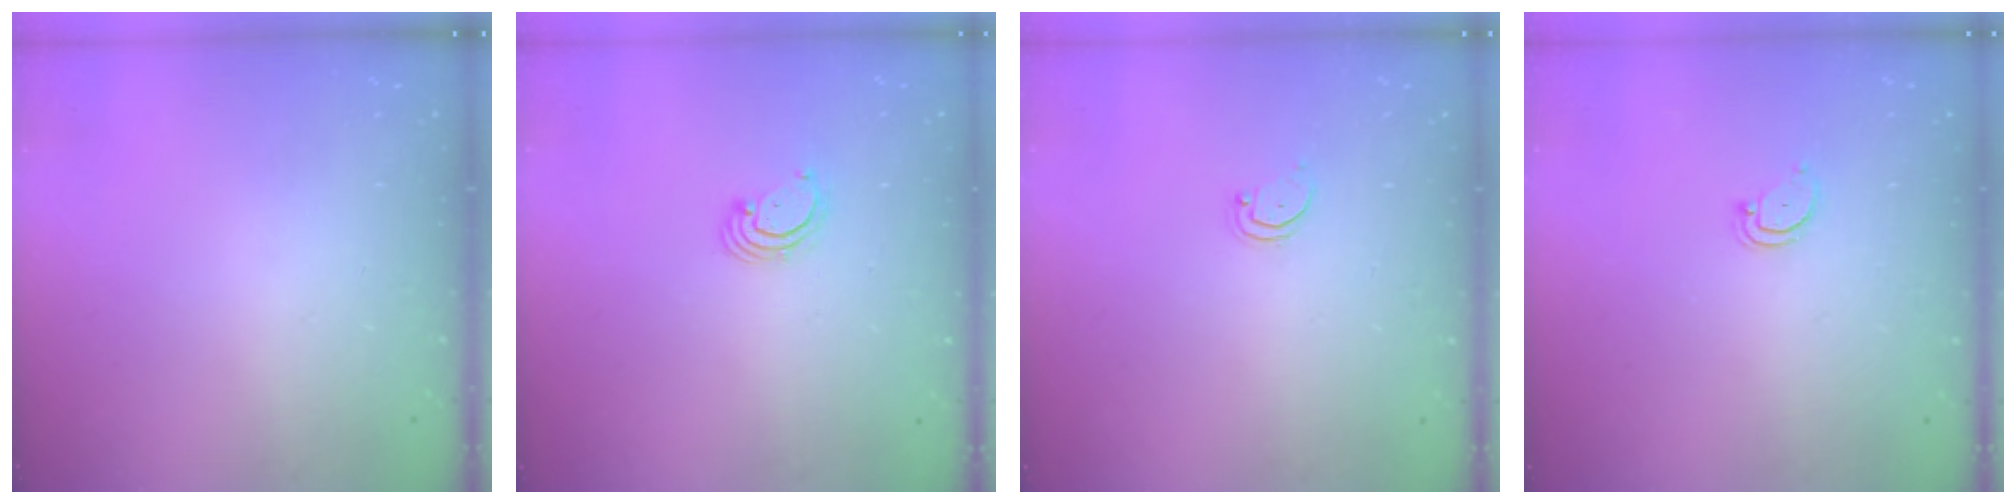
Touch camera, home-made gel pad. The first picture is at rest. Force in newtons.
{"total": 2.5, "press": 2.5, "slide": 0.3}
{"total": 1.5, "press": 1.5, "slide": 0.1}
{"total": 2.4, "press": 2.4, "slide": 0.2}